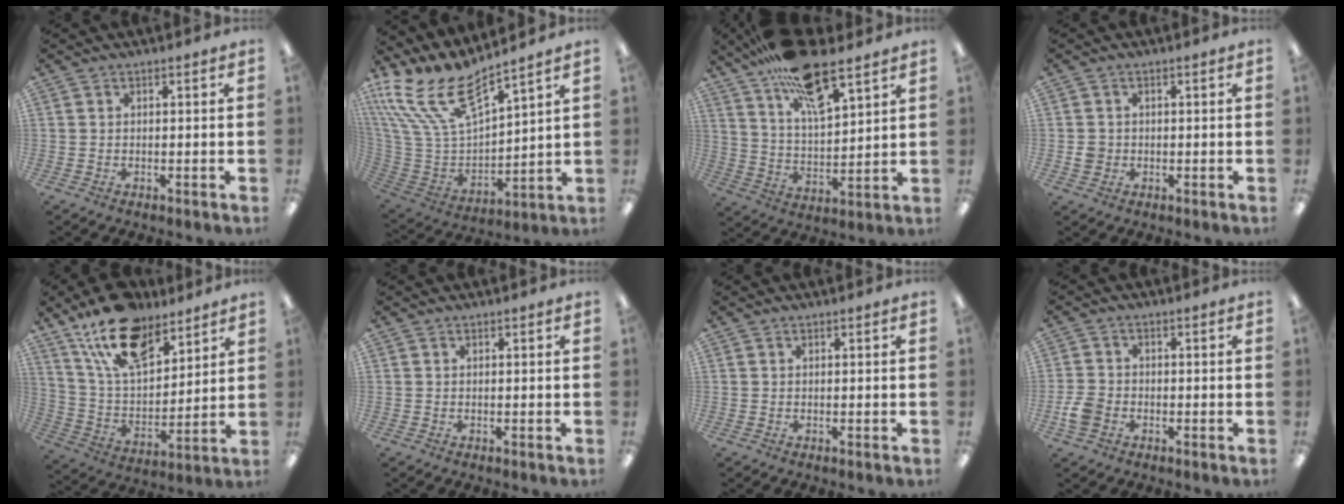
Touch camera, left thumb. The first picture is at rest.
{"total": 19.0, "force": [13.1, 7.5, 11.6], "torque": [-0.265, -0.096, 0.234]}
{"total": 17.3, "force": [12.3, 5.7, 10.7], "torque": [-0.186, -0.063, 0.210]}
{"total": 2.5, "force": [-0.3, 2.4, 0.8], "torque": [-0.005, 0.001, -0.008]}
{"total": 17.7, "force": [12.4, 8.6, 9.3], "torque": [-0.177, -0.056, 0.226]}
{"total": 0.0}
{"total": 0.0}
{"total": 4.9, "force": [-1.9, 3.6, 2.7], "torque": [-0.052, 0.010, -0.034]}